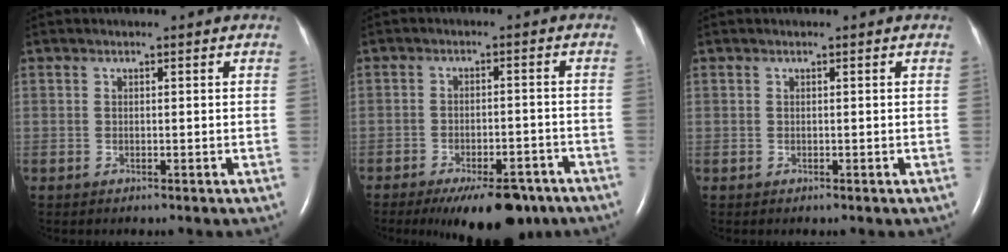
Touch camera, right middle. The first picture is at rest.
{"total": 11.2, "force": [-8.4, 4.0, 6.4], "torque": [-0.084, -0.003, -0.123]}
{"total": 0.0}